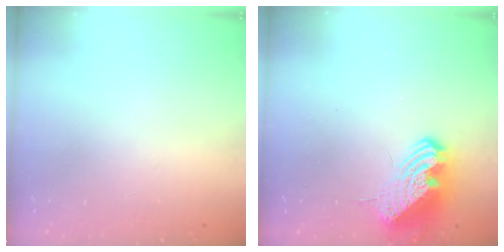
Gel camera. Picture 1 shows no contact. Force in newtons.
{"total": 12.0, "press": 11.9, "slide": 1.2}